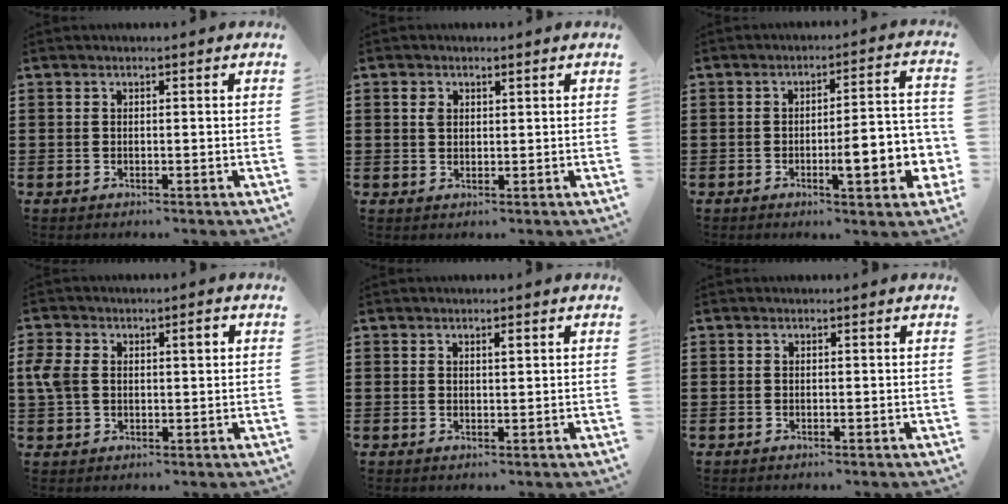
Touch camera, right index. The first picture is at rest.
{"total": 1.4, "force": [0.6, 0.9, 0.9], "torque": [-0.020, 0.004, 0.012]}
{"total": 8.7, "force": [-2.5, 2.2, 8.0], "torque": [-0.111, -0.005, -0.040]}
{"total": 5.2, "force": [0.8, 3.1, 4.1], "torque": [-0.100, 0.009, 0.006]}
{"total": 1.0, "force": [0.5, 0.3, 0.8], "torque": [-0.007, 0.000, 0.006]}
{"total": 0.0}